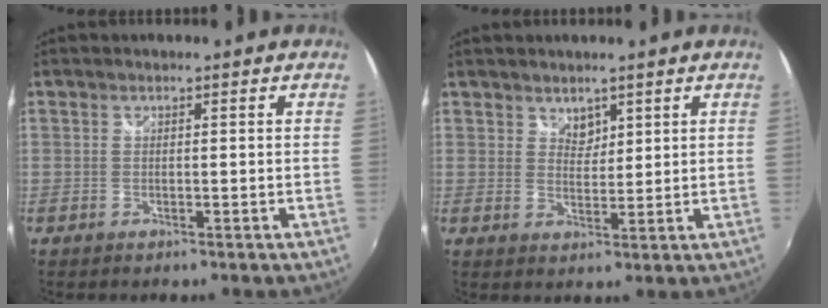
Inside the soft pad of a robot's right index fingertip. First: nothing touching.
{"total": 2.8, "force": [2.1, 1.7, 0.7], "torque": [-0.004, 0.002, 0.038]}